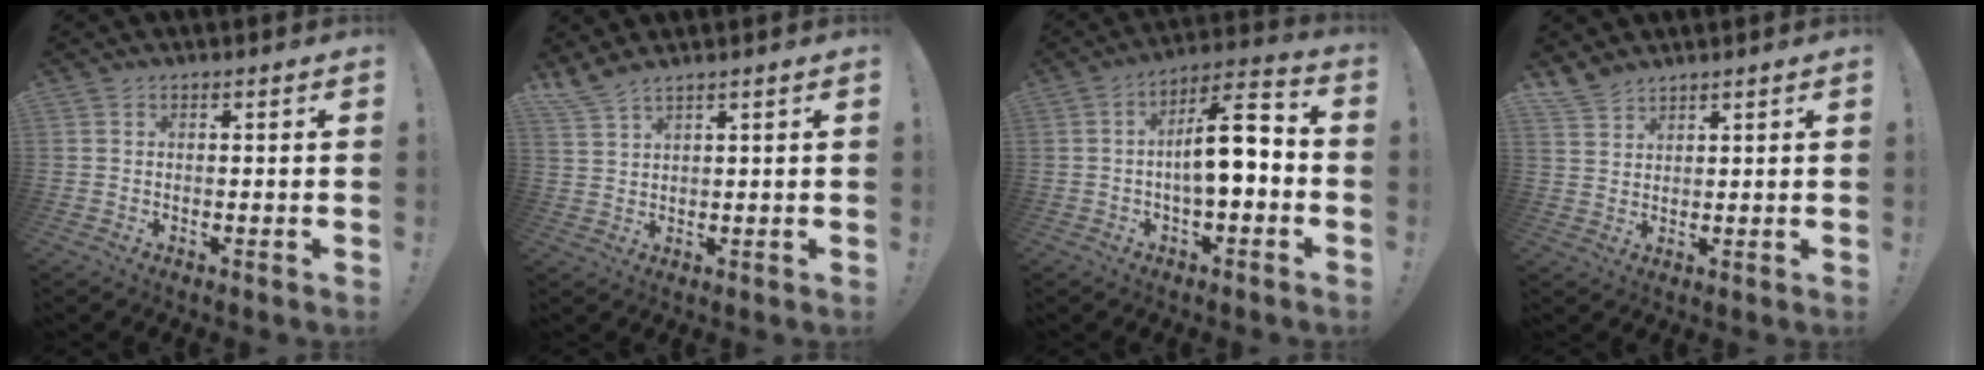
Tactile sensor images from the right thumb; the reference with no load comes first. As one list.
[{"total": 4.1, "force": [3.5, 0.2, 2.1], "torque": [-0.050, -0.018, 0.066]}, {"total": 12.5, "force": [-0.9, 4.0, 11.8], "torque": [-0.182, 0.001, -0.018]}, {"total": 4.7, "force": [4.2, 1.8, 1.2], "torque": [-0.021, -0.028, 0.080]}]